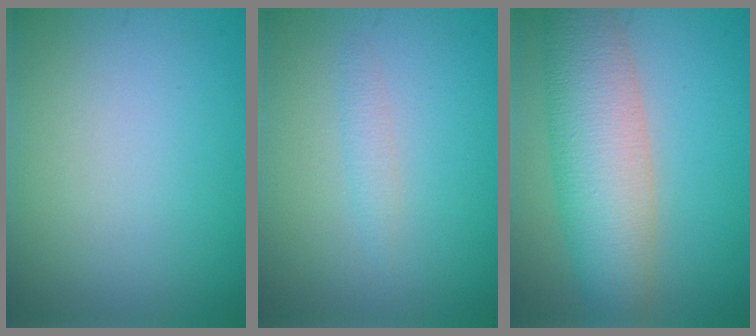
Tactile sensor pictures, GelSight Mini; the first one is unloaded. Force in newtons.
{"total": 1.1, "press": 1.1, "slide": 0.1}
{"total": 8.0, "press": 8.0, "slide": 0.4}